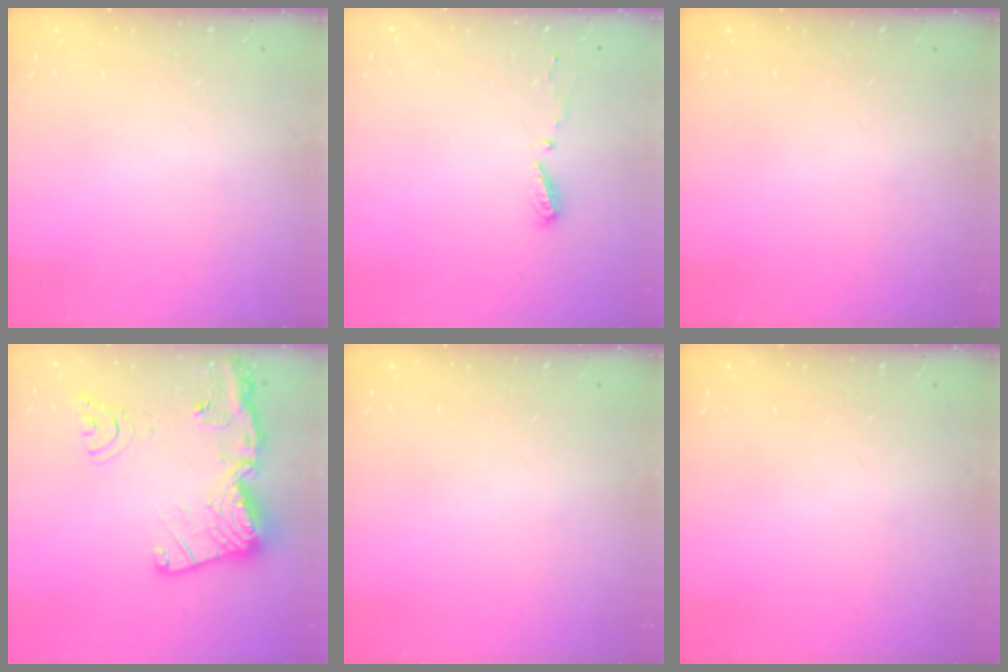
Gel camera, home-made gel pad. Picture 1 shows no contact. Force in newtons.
{"total": 4.0, "press": 4.0, "slide": 0.4}
{"total": 0.0}
{"total": 21.7, "press": 21.5, "slide": 2.2}
{"total": 0.0}
{"total": 0.0}